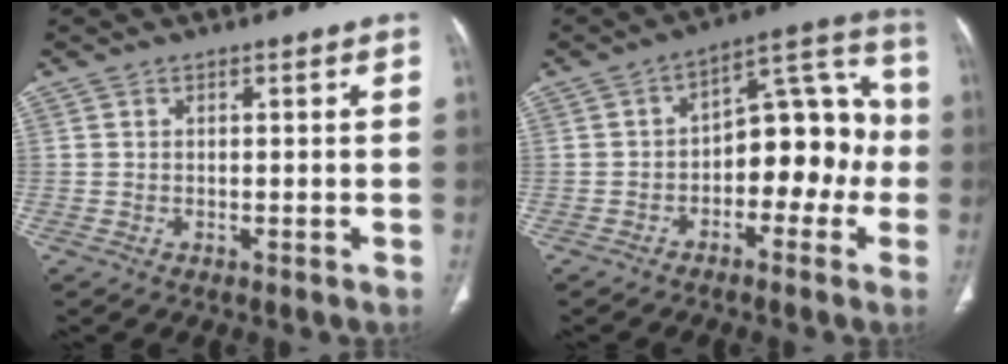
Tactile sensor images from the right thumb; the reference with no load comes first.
{"total": 13.7, "force": [-2.8, 8.1, 10.7], "torque": [-0.099, 0.057, -0.049]}